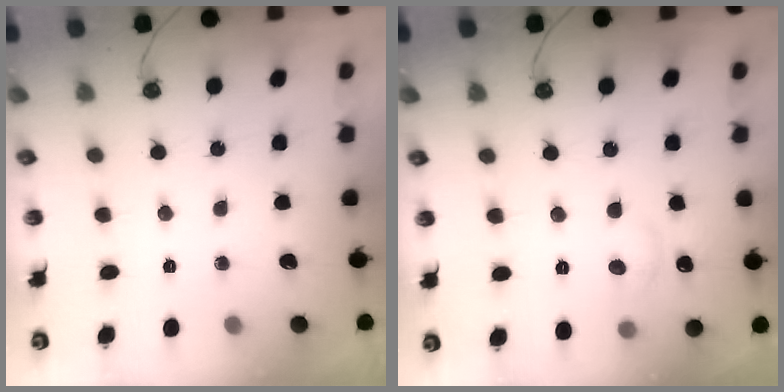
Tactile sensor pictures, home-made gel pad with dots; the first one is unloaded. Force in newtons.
{"total": 1.4, "press": 1.0, "slide": 1.0}